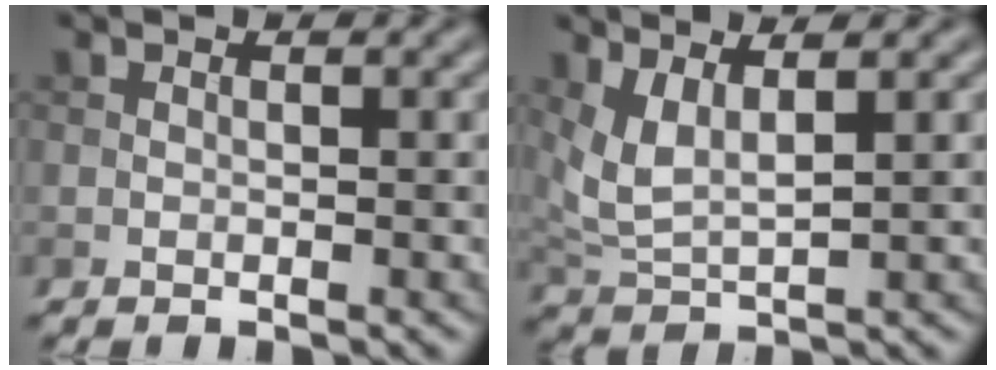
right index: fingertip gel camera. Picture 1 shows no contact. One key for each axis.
{"total": 3.3, "fx": 1.7, "fy": 1.0, "fz": 2.6, "tx": -0.069, "ty": -0.006, "tz": 0.041}